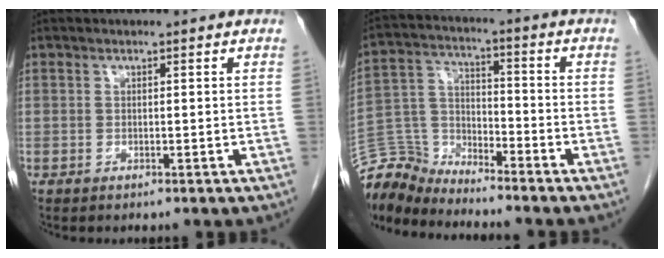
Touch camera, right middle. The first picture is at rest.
{"total": 9.1, "force": [-9.0, 0.6, -0.5], "torque": [-0.003, 0.022, -0.182]}